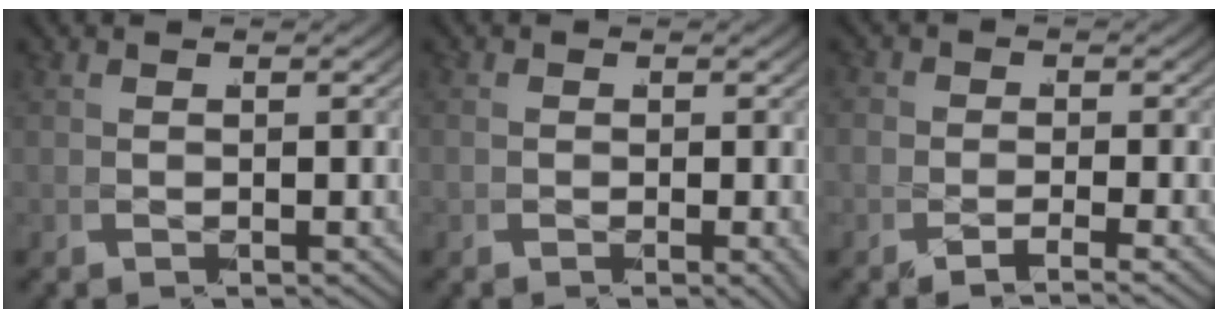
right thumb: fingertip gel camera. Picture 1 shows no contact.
{"total": 1.4, "force": [-0.3, 1.0, 0.9], "torque": [-0.010, -0.005, -0.007]}
{"total": 2.4, "force": [-1.8, 1.2, 1.0], "torque": [-0.013, -0.004, -0.036]}